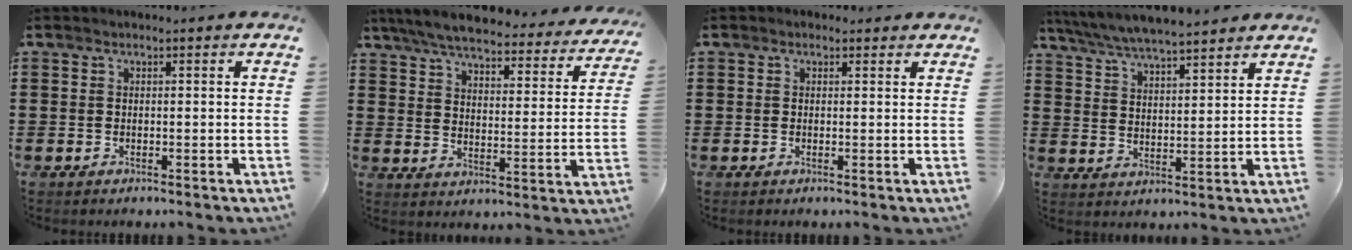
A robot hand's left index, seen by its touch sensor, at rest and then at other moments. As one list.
[{"total": 6.2, "force": [5.8, 0.6, 2.3], "torque": [-0.072, -0.036, 0.098]}, {"total": 0.8, "force": [0.4, 0.6, 0.3], "torque": [-0.008, 0.005, 0.007]}, {"total": 5.9, "force": [5.6, 0.1, 1.7], "torque": [-0.056, -0.024, 0.100]}]